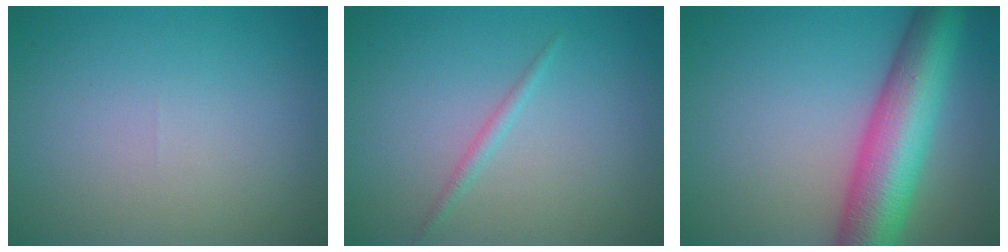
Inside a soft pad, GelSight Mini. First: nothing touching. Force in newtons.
{"total": 1.0, "press": 1.0, "slide": 0.0}
{"total": 10.1, "press": 10.1, "slide": 0.2}